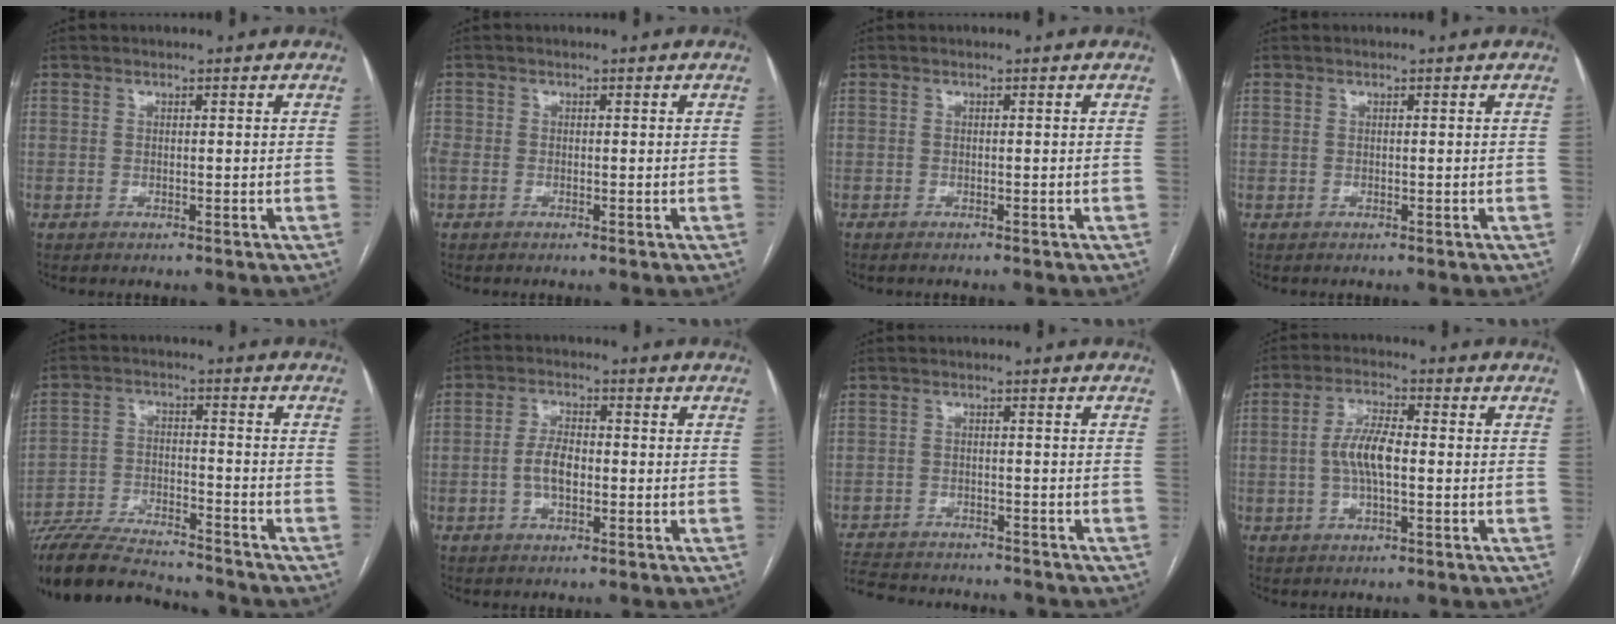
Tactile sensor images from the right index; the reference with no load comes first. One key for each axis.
{"total": 2.2, "fx": -0.6, "fy": 1.8, "fz": 1.2, "tx": -0.045, "ty": 0.007, "tz": -0.010}
{"total": 1.0, "fx": -0.9, "fy": 0.2, "fz": 0.4, "tx": -0.008, "ty": -0.002, "tz": -0.011}
{"total": 0.0}
{"total": 17.7, "fx": -16.2, "fy": 2.5, "fz": 6.5, "tx": -0.135, "ty": -0.015, "tz": -0.261}
{"total": 4.7, "fx": -0.9, "fy": 2.2, "fz": 4.0, "tx": -0.087, "ty": 0.010, "tz": -0.014}
{"total": 14.3, "fx": -13.0, "fy": 3.6, "fz": 4.8, "tx": -0.125, "ty": -0.008, "tz": -0.184}
{"total": 6.3, "fx": -0.5, "fy": 1.7, "fz": 6.1, "tx": -0.130, "ty": 0.007, "tz": -0.011}